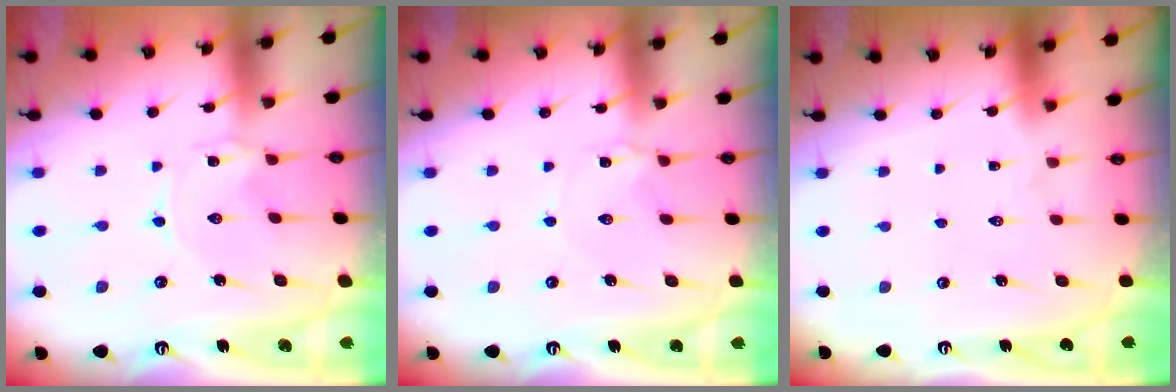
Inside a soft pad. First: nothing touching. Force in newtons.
{"total": 3.8, "press": 3.8, "slide": 0.5}
{"total": 1.6, "press": 1.6, "slide": 0.1}